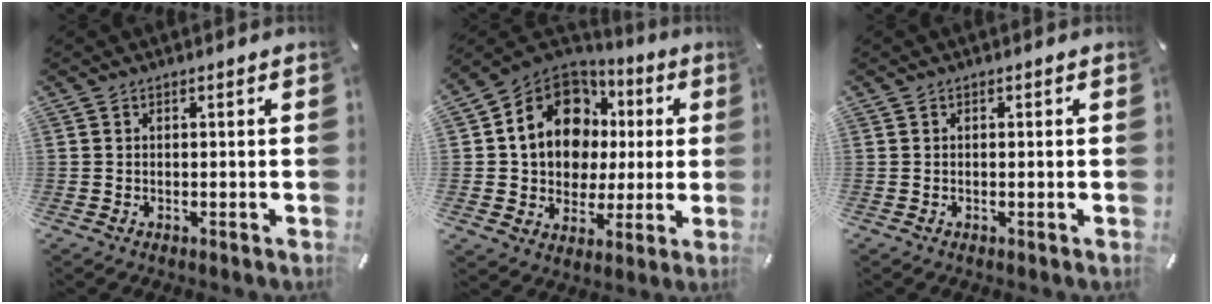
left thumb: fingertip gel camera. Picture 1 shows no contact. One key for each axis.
{"total": 16.3, "fx": 3.5, "fy": 13.6, "fz": 8.4, "tx": -0.160, "ty": -0.019, "tz": 0.066}
{"total": 0.0}